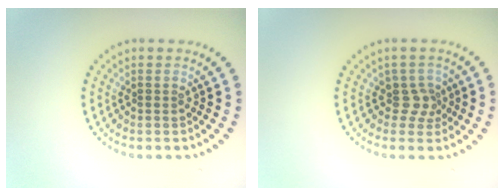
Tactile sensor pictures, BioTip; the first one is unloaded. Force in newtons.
{"total": 1.9, "press": 1.4, "slide": 1.3}